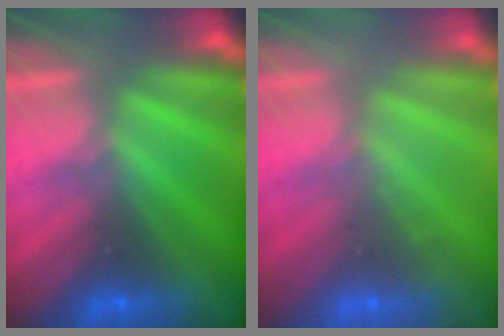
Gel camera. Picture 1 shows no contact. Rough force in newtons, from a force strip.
{"total": 1.8}